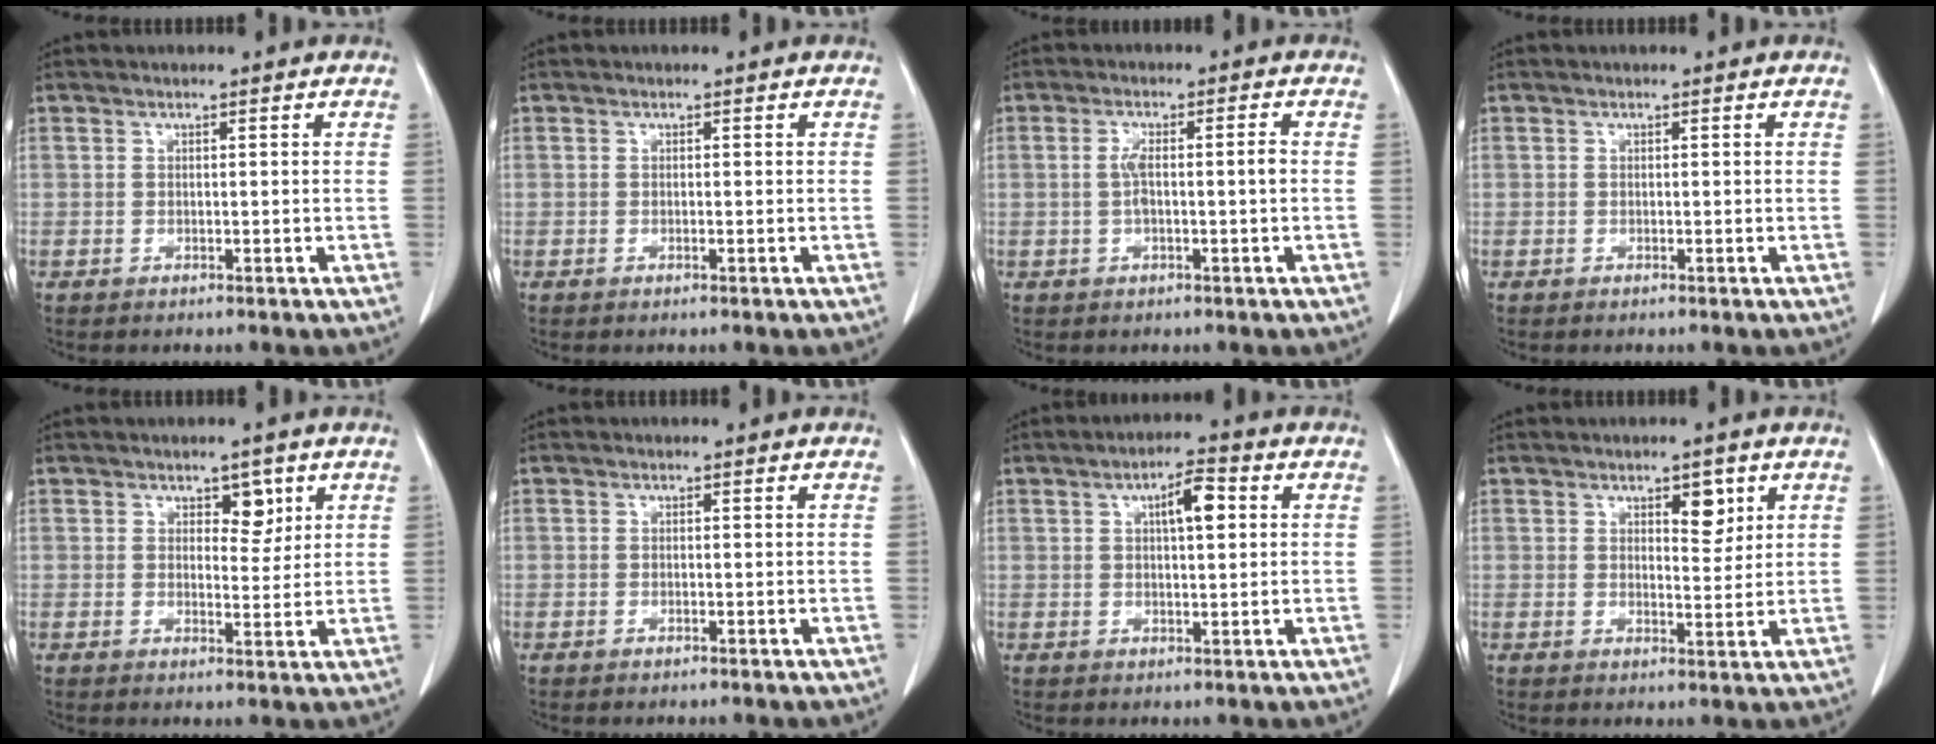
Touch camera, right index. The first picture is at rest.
{"total": 0.0}
{"total": 4.0, "force": [-0.3, 0.5, 3.9], "torque": [-0.081, 0.010, -0.003]}
{"total": 0.0}
{"total": 3.4, "force": [1.7, 1.9, 2.2], "torque": [-0.020, -0.001, 0.025]}
{"total": 0.0}
{"total": 5.2, "force": [1.5, 1.3, 4.8], "torque": [-0.080, 0.010, 0.024]}
{"total": 3.7, "force": [1.9, 1.5, 2.8], "torque": [-0.036, -0.005, 0.028]}